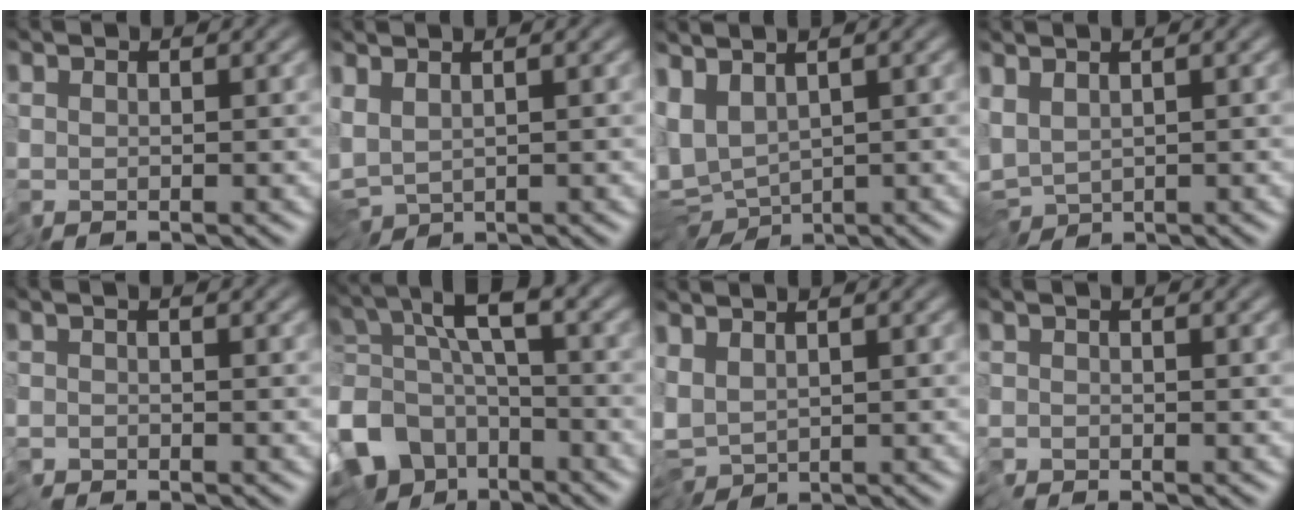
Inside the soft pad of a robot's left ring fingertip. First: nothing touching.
{"total": 3.7, "force": [-1.8, 1.8, 2.7], "torque": [-0.047, -0.004, -0.040]}
{"total": 6.6, "force": [0.4, 4.1, 5.2], "torque": [-0.097, -0.004, 0.040]}
{"total": 4.4, "force": [-1.3, 2.5, 3.4], "torque": [-0.067, -0.011, -0.022]}
{"total": 1.5, "force": [-1.0, 0.5, 0.9], "torque": [-0.017, -0.006, -0.025]}
{"total": 11.9, "force": [-8.1, 7.0, 5.2], "torque": [-0.112, -0.004, -0.138]}
{"total": 3.6, "force": [-0.9, 2.0, 2.8], "torque": [-0.052, -0.004, -0.024]}
{"total": 1.2, "force": [-0.9, 0.4, 0.6], "torque": [-0.009, -0.005, -0.023]}